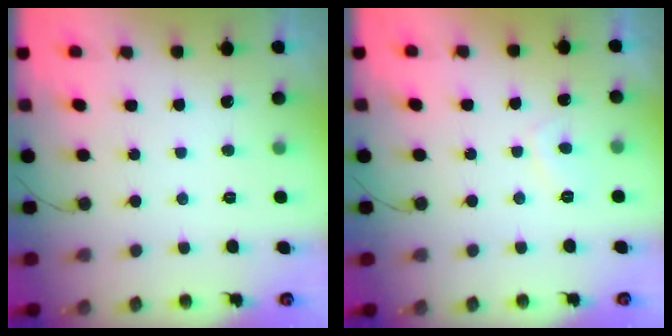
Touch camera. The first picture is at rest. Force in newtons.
{"total": 2.4, "press": 2.3, "slide": 0.6}